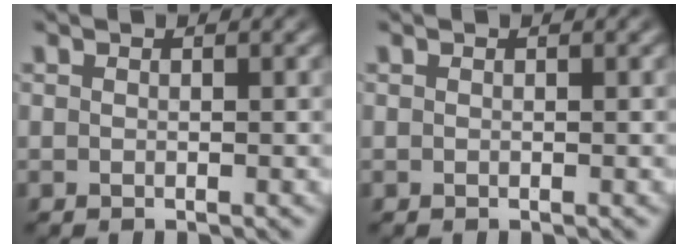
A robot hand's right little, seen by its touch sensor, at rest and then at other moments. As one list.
[{"total": 0.0}]